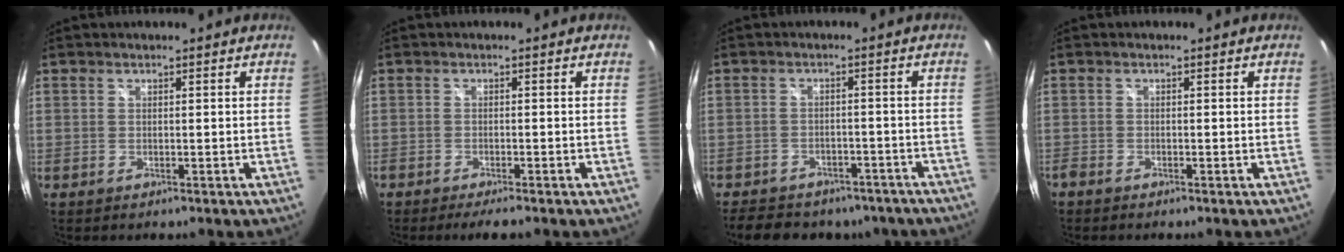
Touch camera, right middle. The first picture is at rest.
{"total": 3.4, "force": [-2.9, 0.3, 1.8], "torque": [-0.041, -0.013, -0.048]}
{"total": 16.1, "force": [-12.7, 7.7, 6.3], "torque": [-0.140, 0.008, -0.158]}
{"total": 1.0, "force": [-0.9, 0.2, 0.3], "torque": [-0.007, -0.003, -0.019]}